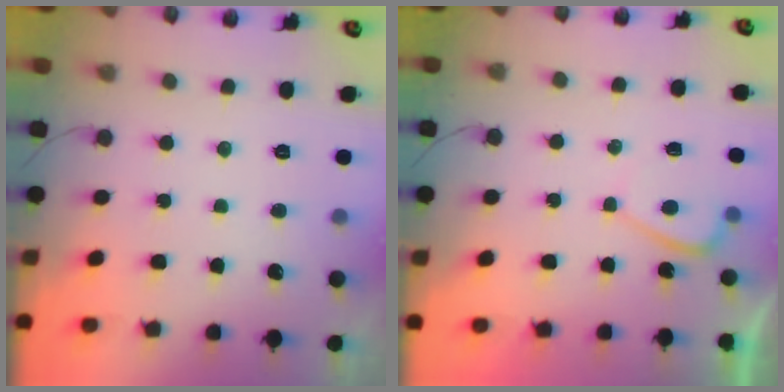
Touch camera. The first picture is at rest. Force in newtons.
{"total": 2.3, "press": 2.2, "slide": 0.8}